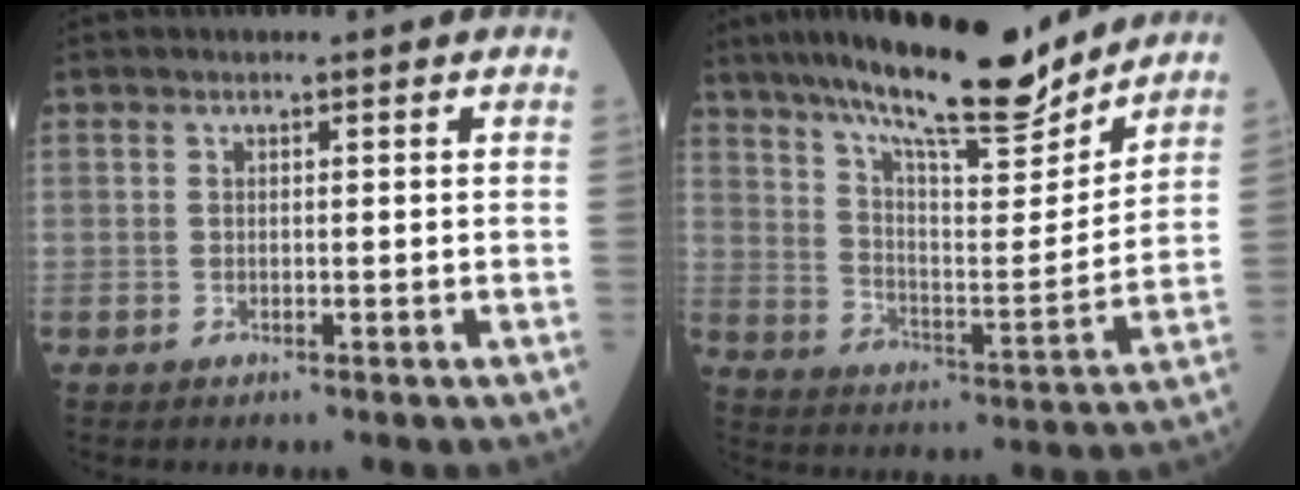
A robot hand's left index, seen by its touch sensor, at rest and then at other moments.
{"total": 18.6, "force": [15.9, 2.5, 9.3], "torque": [-0.156, -0.003, 0.253]}